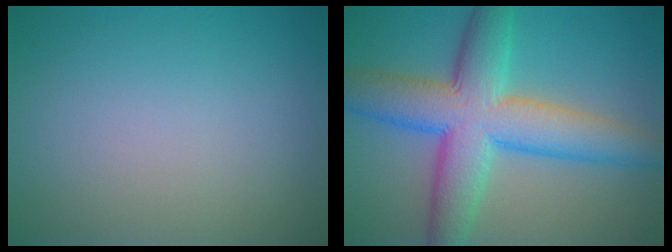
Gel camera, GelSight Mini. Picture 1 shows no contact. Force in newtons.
{"total": 9.7, "press": 9.6, "slide": 0.2}